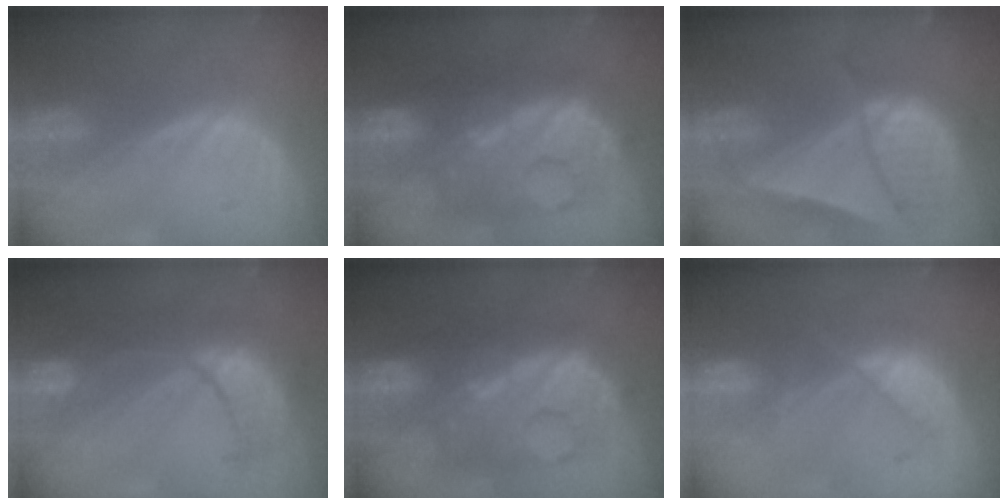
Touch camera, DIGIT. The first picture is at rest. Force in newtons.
{"total": 12.4, "press": 12.3, "slide": 1.2}
{"total": 9.3, "press": 8.0, "slide": 4.8}
{"total": 9.4, "press": 9.4, "slide": 0.7}
{"total": 12.4, "press": 12.3, "slide": 1.2}
{"total": 7.2, "press": 7.0, "slide": 1.7}